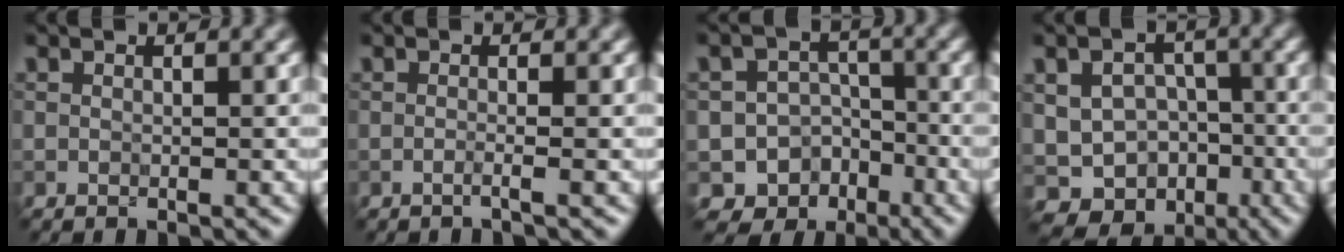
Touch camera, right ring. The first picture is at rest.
{"total": 1.2, "force": [-0.4, 0.3, 1.1], "torque": [-0.013, -0.006, -0.018]}
{"total": 8.4, "force": [-4.7, 6.9, 1.1], "torque": [0.006, -0.015, -0.084]}
{"total": 8.4, "force": [-3.4, 6.9, 3.4], "torque": [-0.028, -0.007, -0.052]}